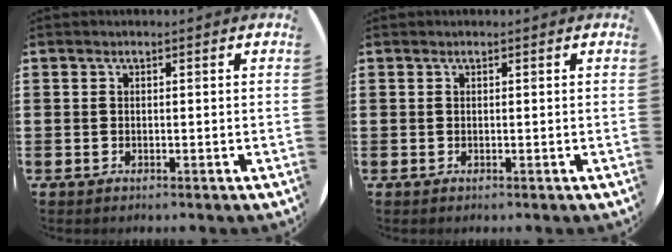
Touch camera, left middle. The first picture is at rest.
{"total": 0.0}